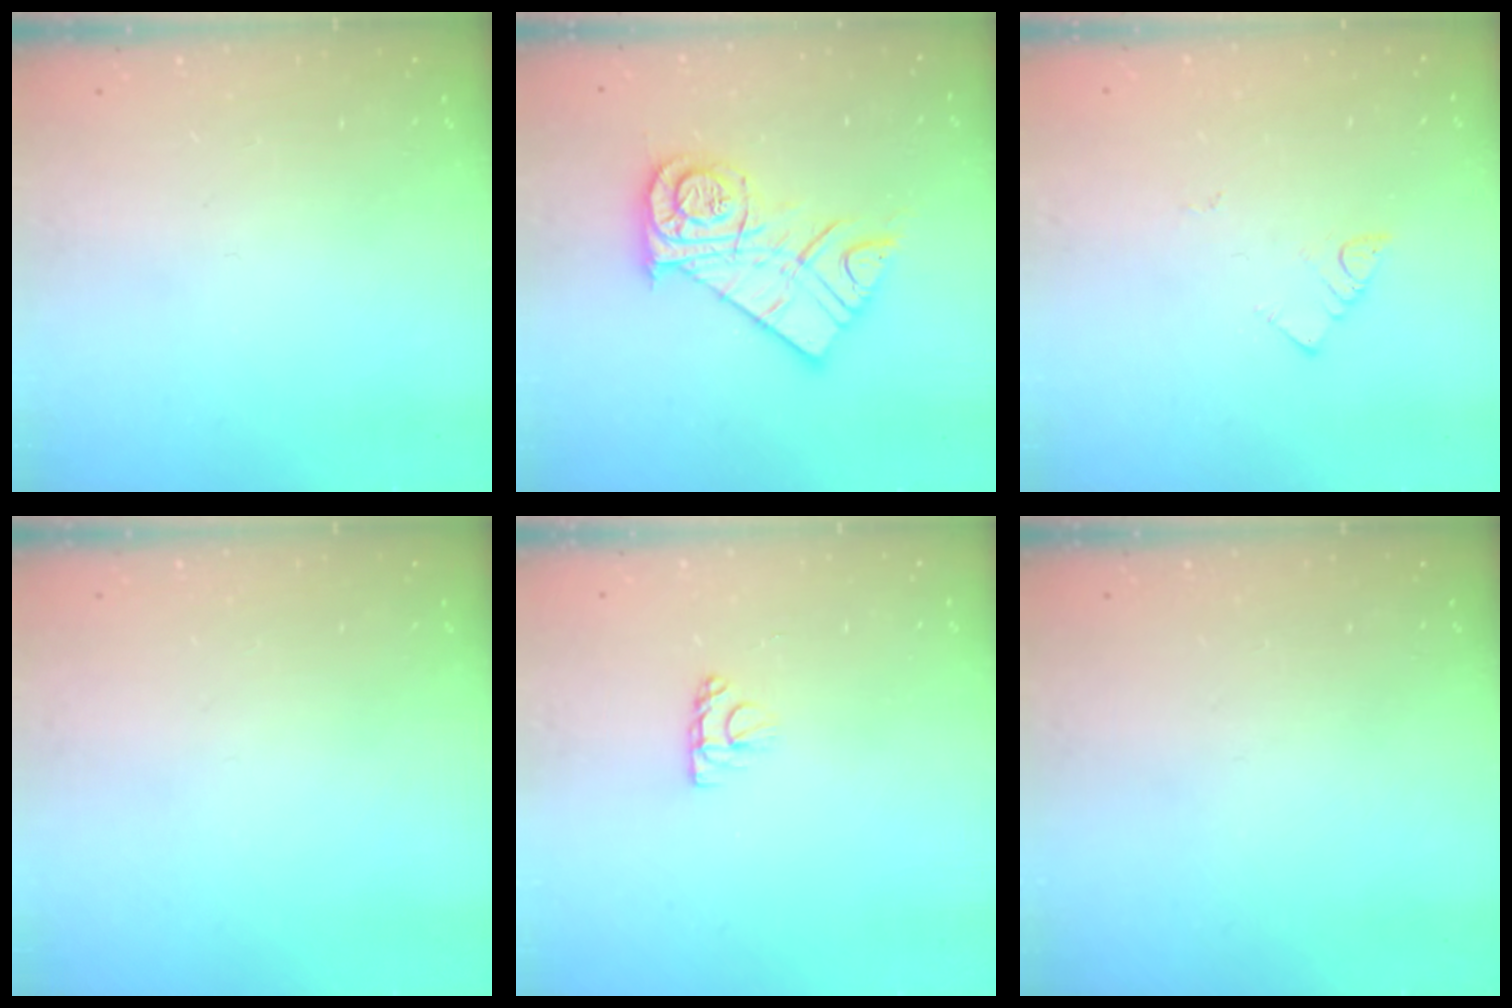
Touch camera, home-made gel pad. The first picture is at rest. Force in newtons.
{"total": 16.2, "press": 16.1, "slide": 1.6}
{"total": 2.9, "press": 2.9, "slide": 0.3}
{"total": 0.0}
{"total": 4.9, "press": 4.9, "slide": 0.3}
{"total": 0.0}